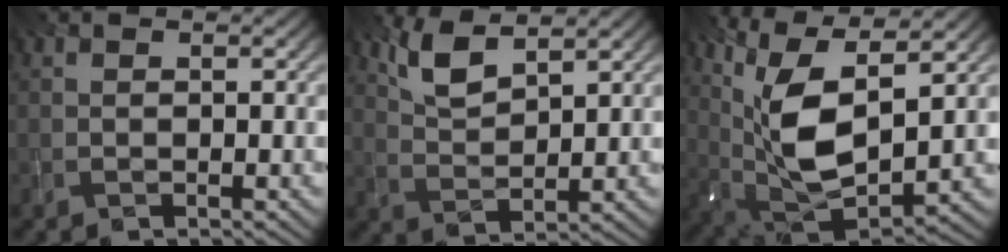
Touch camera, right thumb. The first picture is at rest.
{"total": 5.2, "force": [3.5, 1.7, 3.3], "torque": [-0.085, -0.001, 0.077]}
{"total": 13.9, "force": [4.7, 5.5, 11.9], "torque": [-0.264, 0.001, 0.090]}